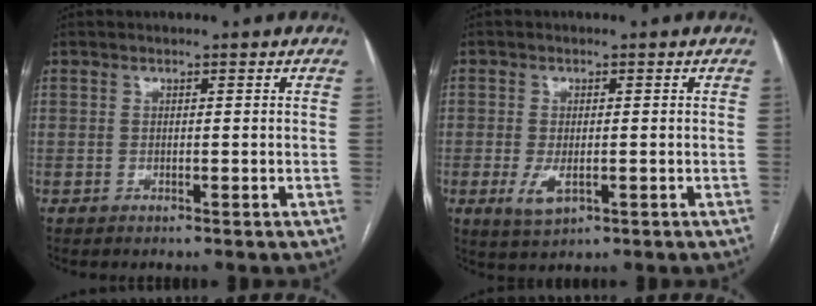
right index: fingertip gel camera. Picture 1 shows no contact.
{"total": 4.0, "force": [-1.1, 2.1, 3.2], "torque": [-0.064, -0.006, -0.012]}